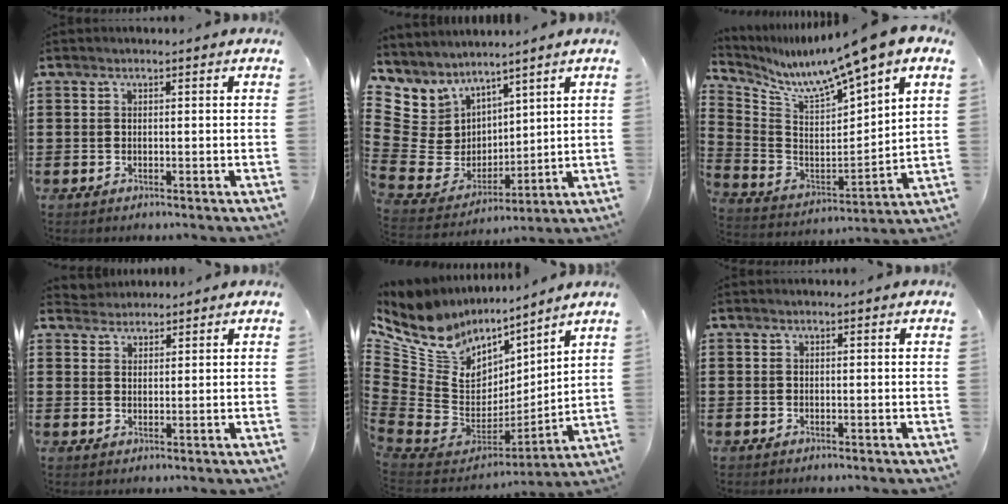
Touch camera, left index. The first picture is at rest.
{"total": 7.8, "force": [4.8, 6.1, 0.1], "torque": [-0.058, -0.048, 0.102]}
{"total": 9.7, "force": [8.5, -0.2, 4.6], "torque": [-0.114, -0.066, 0.133]}
{"total": 2.3, "force": [2.1, 0.5, -0.6], "torque": [0.003, 0.000, 0.043]}
{"total": 9.4, "force": [6.2, 6.7, 2.5], "torque": [-0.115, -0.069, 0.111]}
{"total": 0.0}